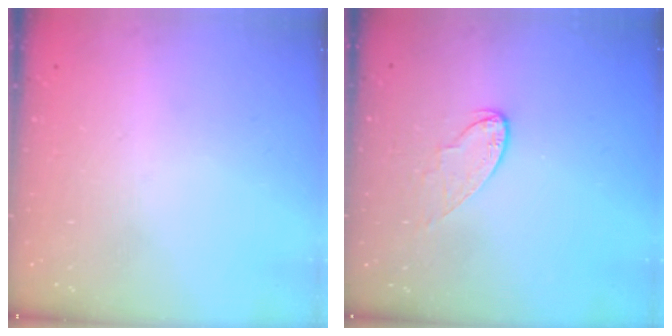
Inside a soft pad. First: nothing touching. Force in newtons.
{"total": 6.6, "press": 6.6, "slide": 0.3}